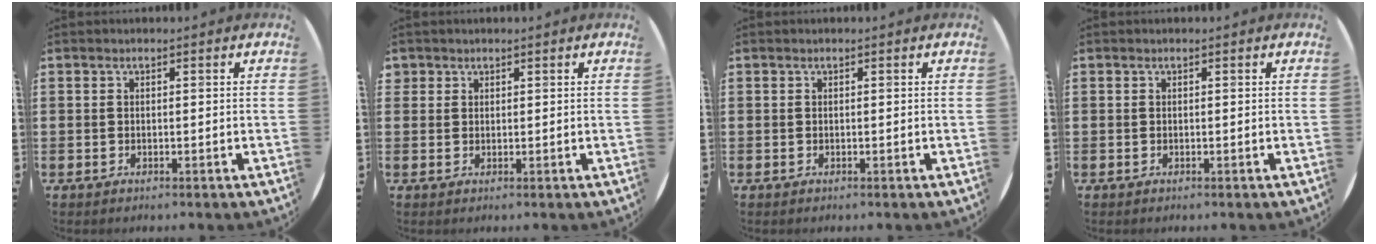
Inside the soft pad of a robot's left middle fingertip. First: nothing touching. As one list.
[{"total": 1.1, "force": [0.9, 0.6, 0.0], "torque": [-0.001, 0.003, 0.018]}, {"total": 0.0}, {"total": 0.0}]